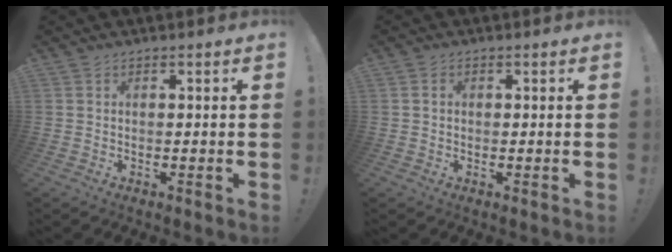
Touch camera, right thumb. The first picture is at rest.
{"total": 1.1, "force": [0.0, 1.0, 0.4], "torque": [-0.009, 0.005, 0.000]}